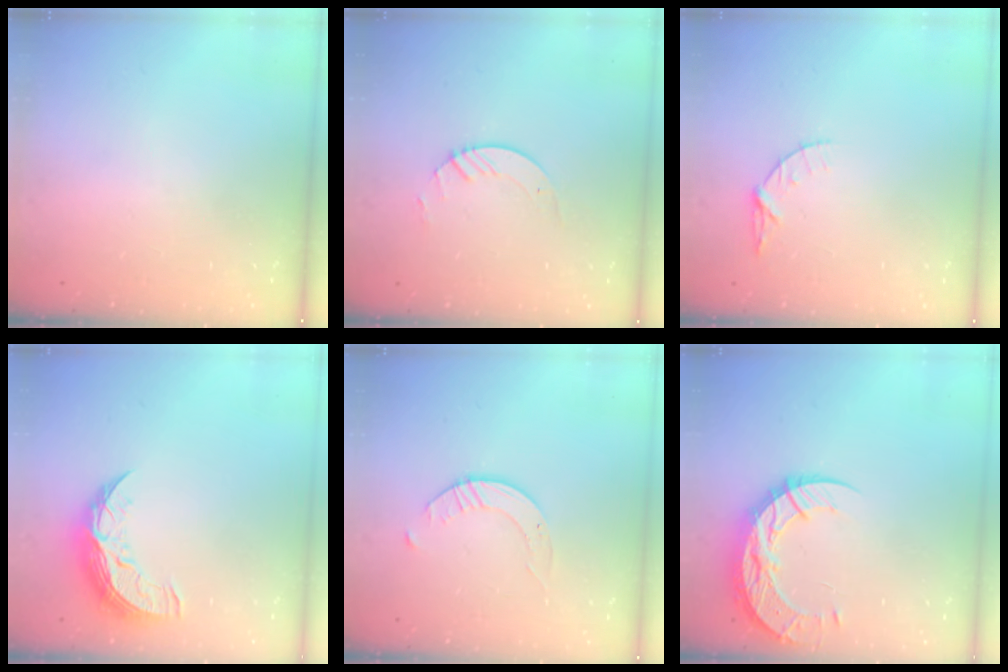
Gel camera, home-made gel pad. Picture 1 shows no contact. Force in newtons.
{"total": 3.5, "press": 3.5, "slide": 0.3}
{"total": 4.7, "press": 4.7, "slide": 0.5}
{"total": 9.7, "press": 9.7, "slide": 0.6}
{"total": 2.7, "press": 2.7, "slide": 0.3}
{"total": 13.5, "press": 13.5, "slide": 1.0}